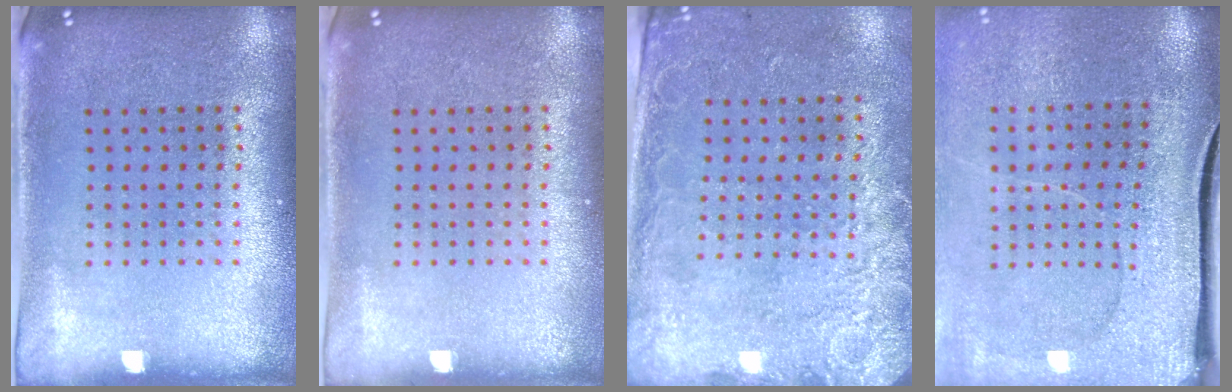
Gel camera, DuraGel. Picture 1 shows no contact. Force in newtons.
{"total": 0.0}
{"total": 2.7, "press": 2.0, "slide": 1.8}
{"total": 4.1, "press": 3.3, "slide": 2.4}